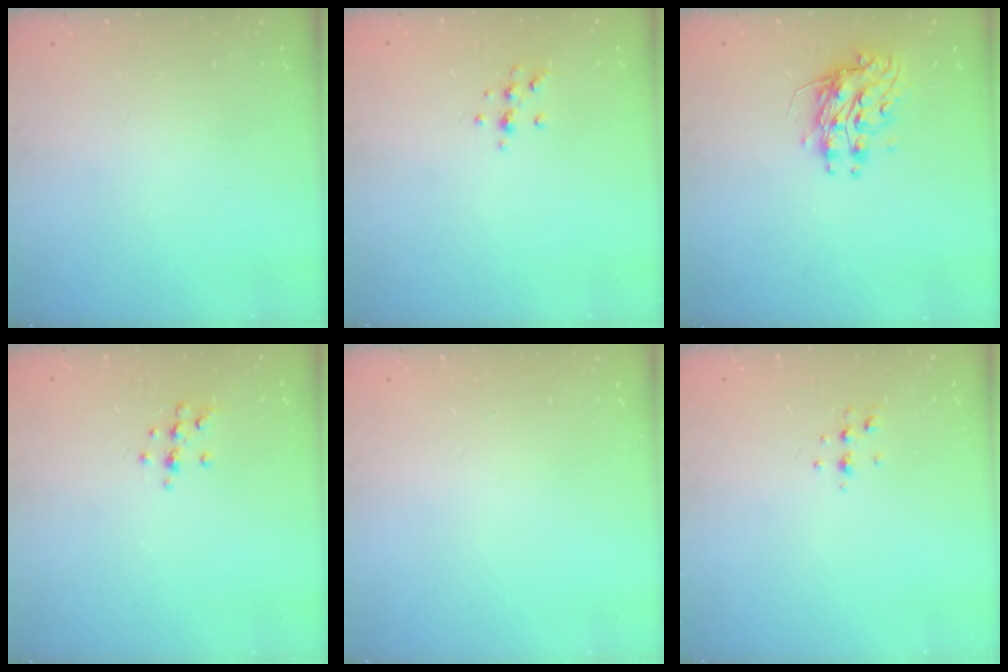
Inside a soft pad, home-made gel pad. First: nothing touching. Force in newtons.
{"total": 6.0, "press": 5.6, "slide": 2.0}
{"total": 9.2, "press": 9.2, "slide": 0.1}
{"total": 6.5, "press": 6.2, "slide": 2.1}
{"total": 0.0}
{"total": 4.1, "press": 3.7, "slide": 1.8}